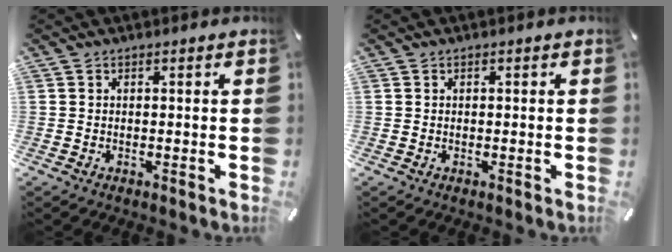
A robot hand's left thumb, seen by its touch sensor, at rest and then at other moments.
{"total": 0.0}